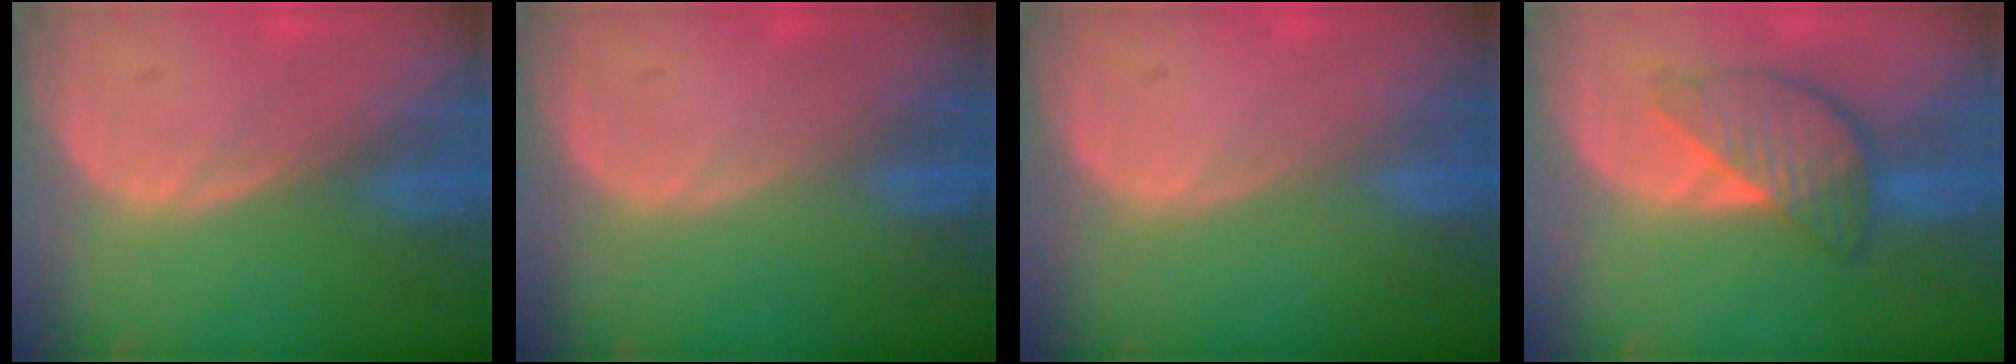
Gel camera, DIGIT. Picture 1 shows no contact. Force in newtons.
{"total": 0.0}
{"total": 0.0}
{"total": 6.3, "press": 6.3, "slide": 0.3}